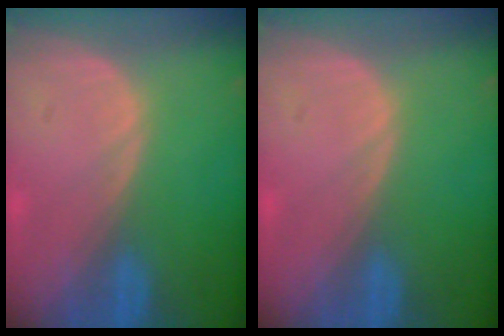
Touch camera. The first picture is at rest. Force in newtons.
{"total": 0.0}